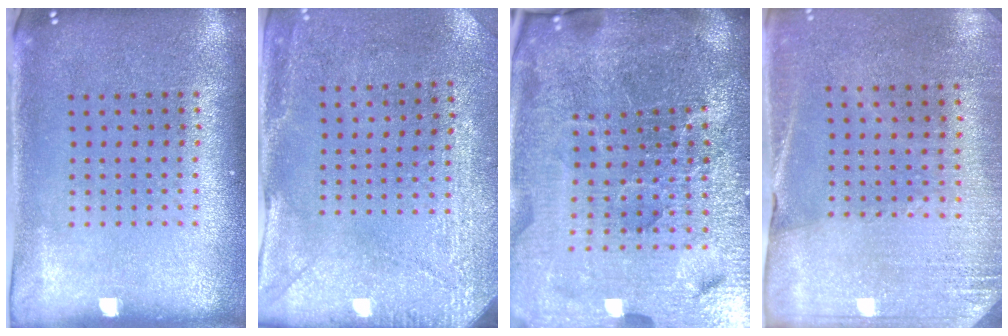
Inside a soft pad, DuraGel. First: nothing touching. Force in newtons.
{"total": 2.9, "press": 2.5, "slide": 1.5}
{"total": 6.6, "press": 5.8, "slide": 3.2}
{"total": 2.6, "press": 2.5, "slide": 0.8}